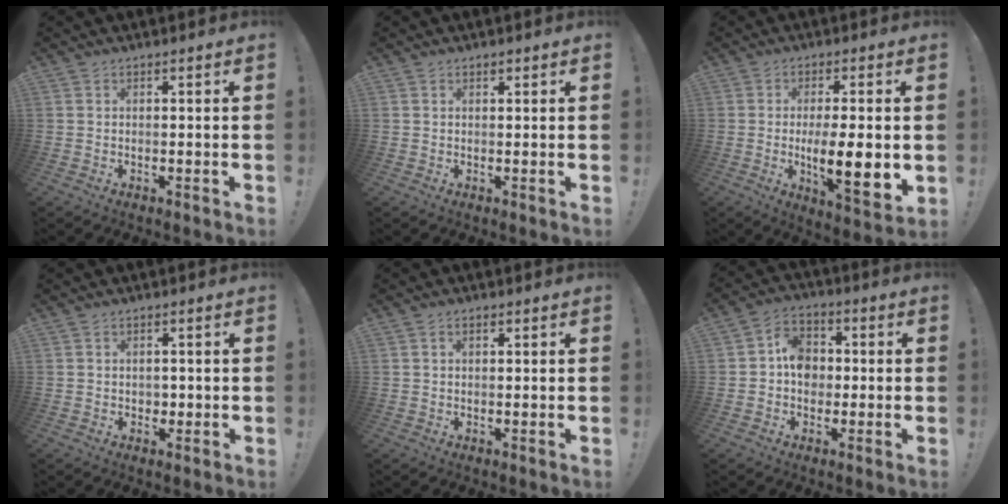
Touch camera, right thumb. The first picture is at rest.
{"total": 0.7, "force": [0.5, 0.4, 0.1], "torque": [0.004, -0.003, 0.010]}
{"total": 12.7, "force": [-1.3, 3.1, 12.3], "torque": [-0.217, -0.008, -0.024]}
{"total": 1.7, "force": [0.0, 1.6, 0.4], "torque": [-0.004, 0.002, -0.001]}
{"total": 1.3, "force": [0.6, 0.6, 1.0], "torque": [-0.016, 0.000, 0.010]}
{"total": 8.8, "force": [-0.2, 7.5, 4.6], "torque": [-0.065, 0.015, 0.002]}